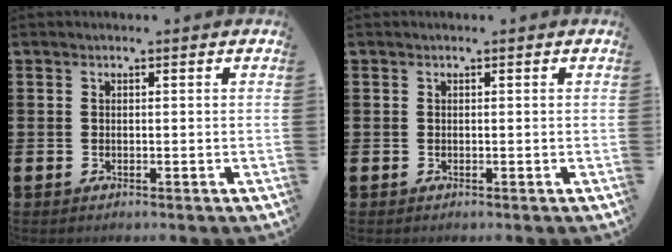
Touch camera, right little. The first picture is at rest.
{"total": 0.0}